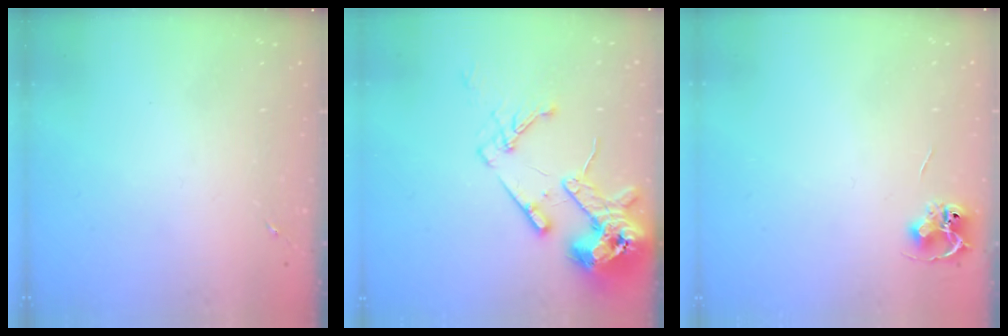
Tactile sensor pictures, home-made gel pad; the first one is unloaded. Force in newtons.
{"total": 16.3, "press": 16.1, "slide": 2.5}
{"total": 6.5, "press": 6.5, "slide": 0.5}